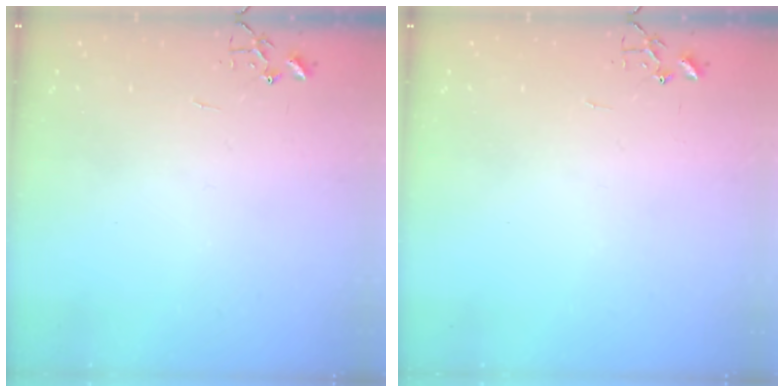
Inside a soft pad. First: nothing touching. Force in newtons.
{"total": 0.0}